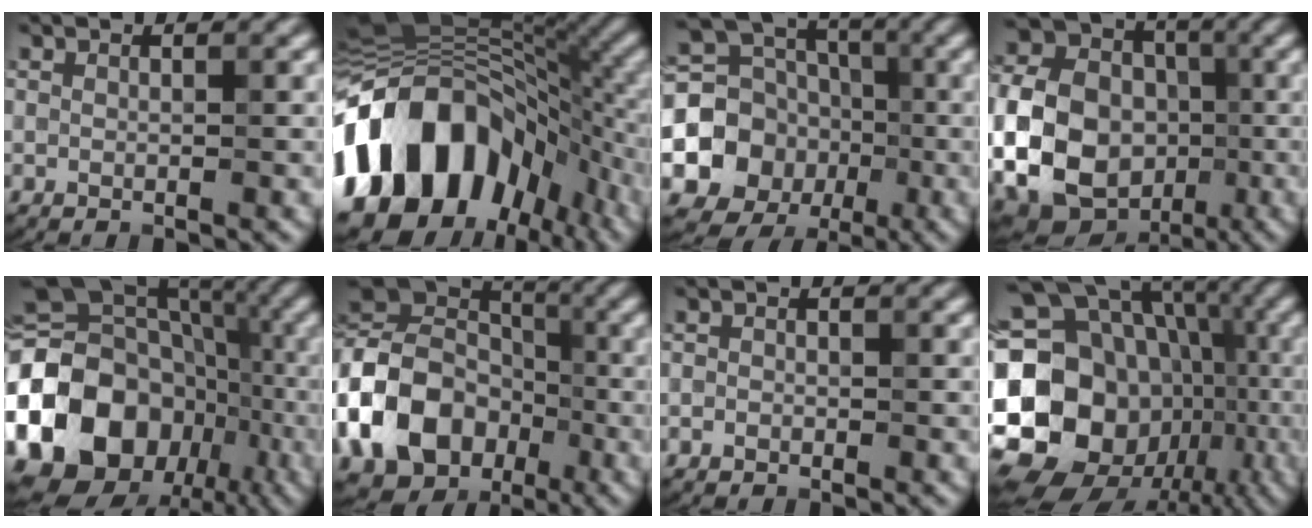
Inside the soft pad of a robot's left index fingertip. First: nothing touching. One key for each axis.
{"total": 17.2, "fx": -4.8, "fy": 11.4, "fz": 12.1, "tx": -0.220, "ty": 0.019, "tz": -0.100}
{"total": 10.0, "fx": -1.2, "fy": 8.7, "fz": 4.9, "tx": -0.106, "ty": -0.014, "tz": -0.023}
{"total": 21.0, "fx": -2.8, "fy": 18.6, "fz": 9.3, "tx": -0.217, "ty": 0.013, "tz": -0.092}
{"total": 18.5, "fx": -5.8, "fy": 14.7, "fz": 9.5, "tx": -0.205, "ty": 0.006, "tz": -0.103}
{"total": 15.4, "fx": -3.8, "fy": 12.1, "fz": 8.8, "tx": -0.201, "ty": 0.005, "tz": -0.081}
{"total": 0.8, "fx": -0.2, "fy": 0.8, "fz": 0.2, "tx": 0.013, "ty": 0.000, "tz": -0.012}
{"total": 20.9, "fx": -4.1, "fy": 17.3, "fz": 10.9, "tx": -0.178, "ty": 0.008, "tz": -0.084}